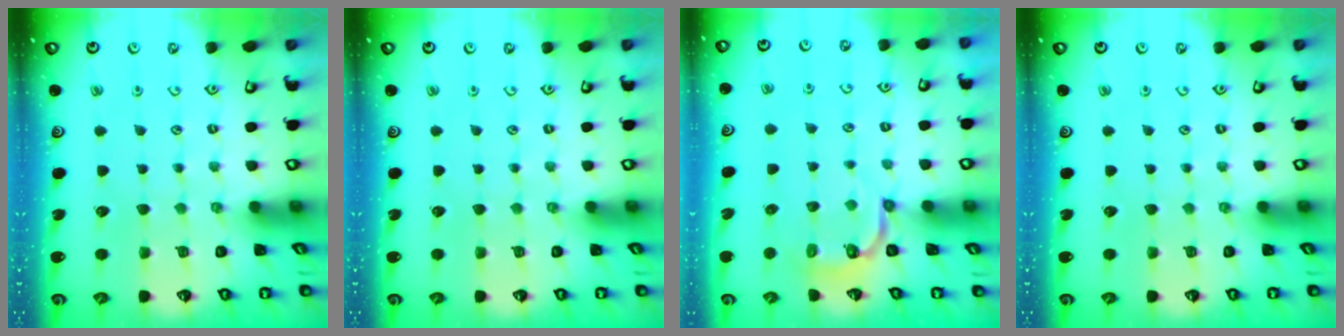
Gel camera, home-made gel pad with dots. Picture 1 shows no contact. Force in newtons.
{"total": 0.0}
{"total": 4.2, "press": 3.2, "slide": 2.7}
{"total": 0.0}